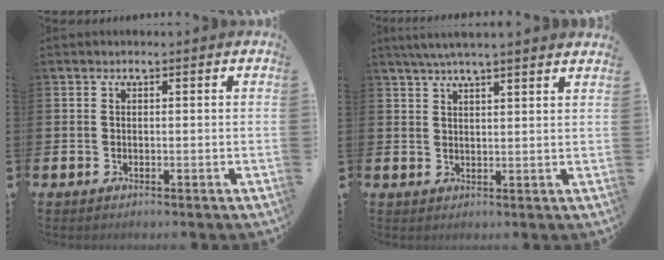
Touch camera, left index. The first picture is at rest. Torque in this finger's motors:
{"motor_torque": [0.98, -1.16, 0.66, 0.21]}